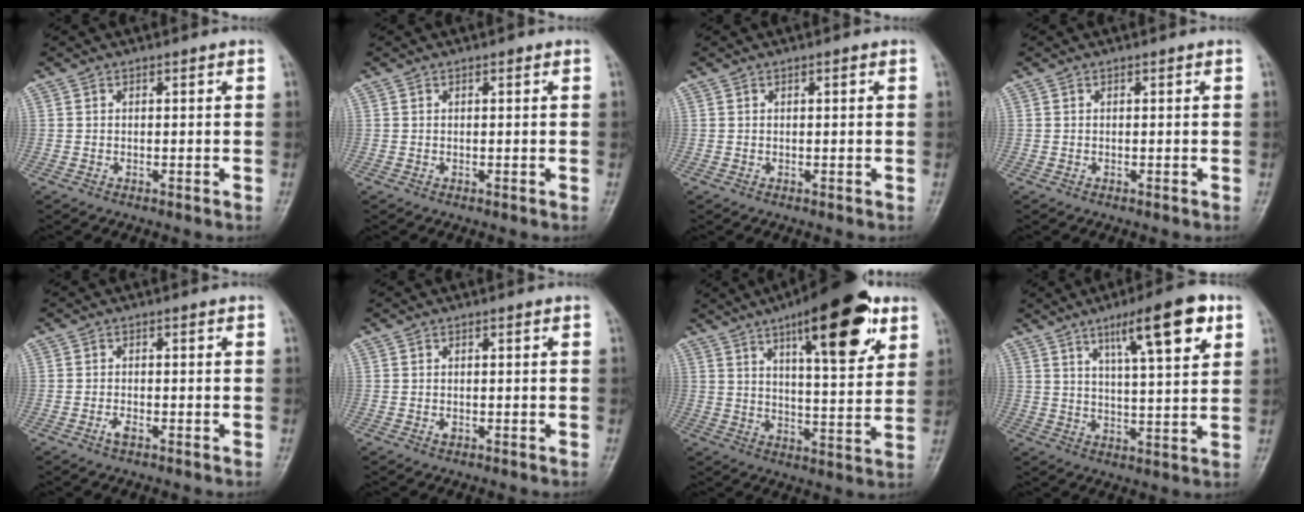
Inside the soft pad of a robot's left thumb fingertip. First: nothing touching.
{"total": 0.6, "force": [0.3, 0.3, 0.5], "torque": [-0.007, 0.001, 0.001]}
{"total": 0.7, "force": [0.3, 0.2, 0.6], "torque": [-0.011, 0.001, 0.004]}
{"total": 0.0}
{"total": 1.6, "force": [-0.9, 0.6, 1.2], "torque": [-0.025, 0.002, -0.017]}
{"total": 1.0, "force": [0.0, 0.6, 0.8], "torque": [-0.007, 0.000, 0.001]}
{"total": 19.4, "force": [10.3, 6.1, 15.3], "torque": [-0.192, -0.037, 0.153]}
{"total": 13.8, "force": [7.1, 3.1, 11.5], "torque": [-0.164, -0.025, 0.109]}